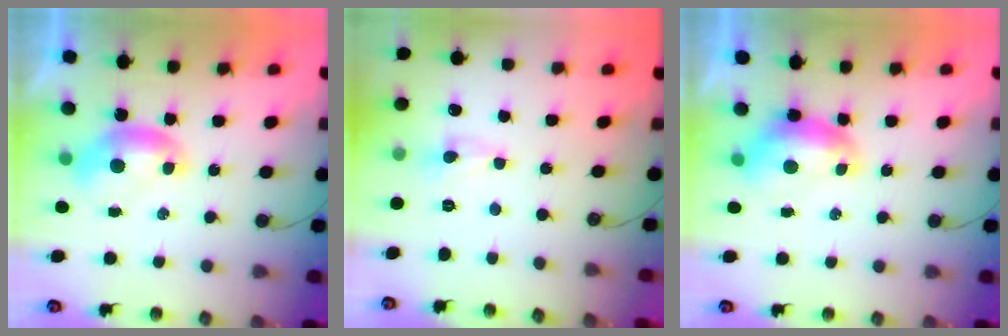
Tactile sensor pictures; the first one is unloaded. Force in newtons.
{"total": 1.0, "press": 0.9, "slide": 0.6}
{"total": 1.4, "press": 0.8, "slide": 1.1}